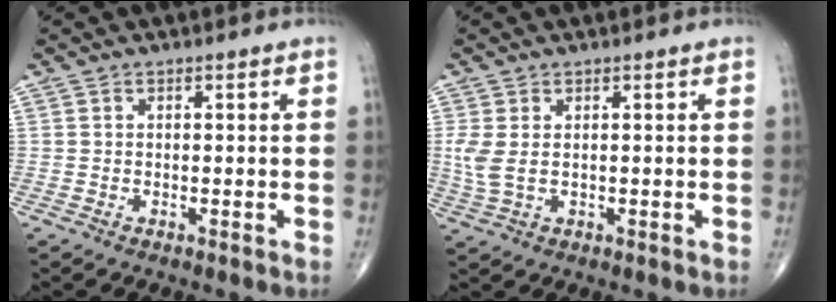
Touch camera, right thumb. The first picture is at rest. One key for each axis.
{"total": 4.2, "fx": 0.4, "fy": 2.4, "fz": 3.4, "tx": -0.095, "ty": 0.003, "tz": 0.015}